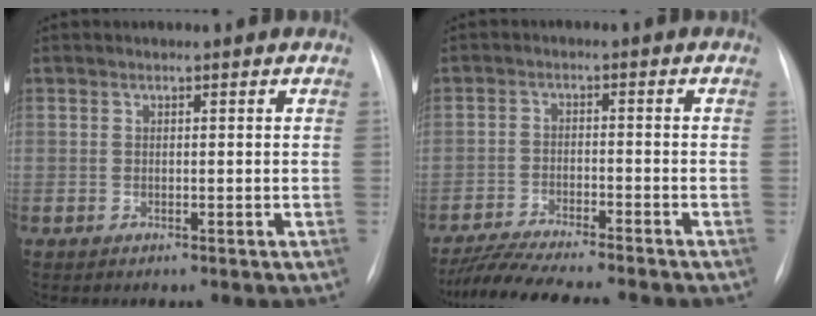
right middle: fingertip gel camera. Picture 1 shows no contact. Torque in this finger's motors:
{"motor_torque": [0.36, -0.41, 0.10, 0.05]}